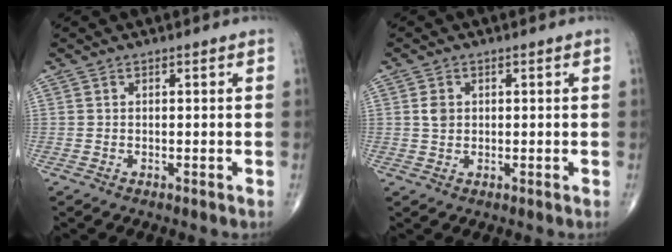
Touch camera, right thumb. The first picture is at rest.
{"total": 2.2, "force": [0.4, 1.7, 1.3], "torque": [-0.018, -0.001, 0.009]}